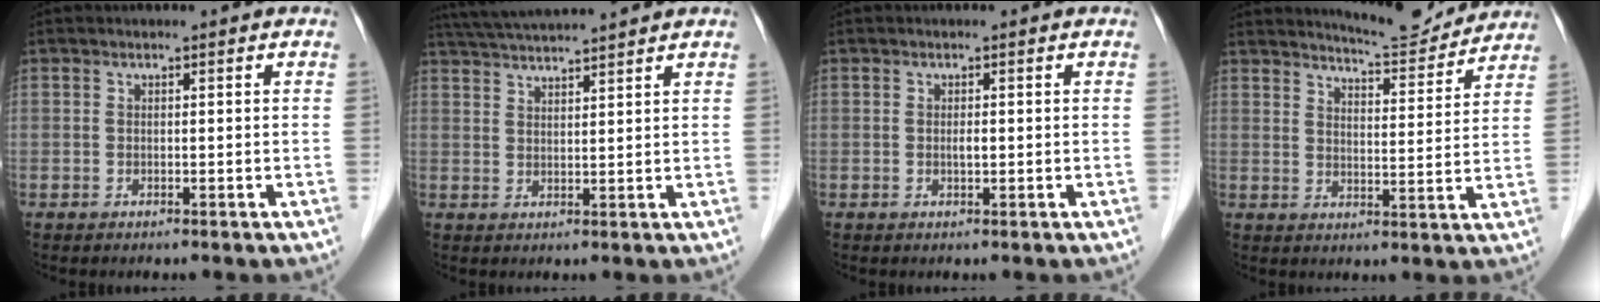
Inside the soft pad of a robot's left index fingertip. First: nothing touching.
{"total": 13.4, "force": [12.1, 0.0, 5.9], "torque": [-0.115, 0.027, 0.184]}
{"total": 1.1, "force": [-1.0, 0.2, 0.5], "torque": [-0.009, -0.008, -0.016]}
{"total": 8.1, "force": [8.0, 0.7, 0.9], "torque": [-0.018, -0.014, 0.107]}